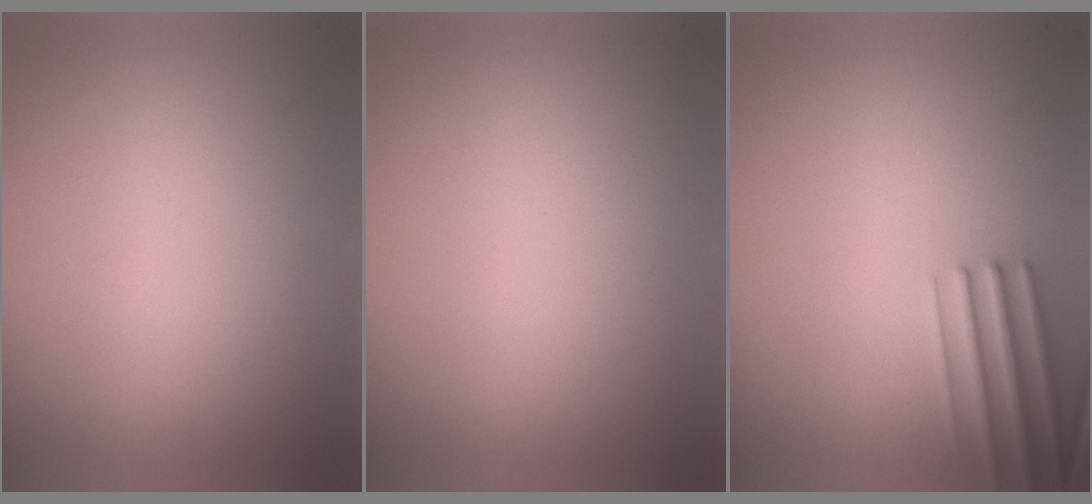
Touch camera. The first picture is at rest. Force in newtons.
{"total": 0.0}
{"total": 2.5}